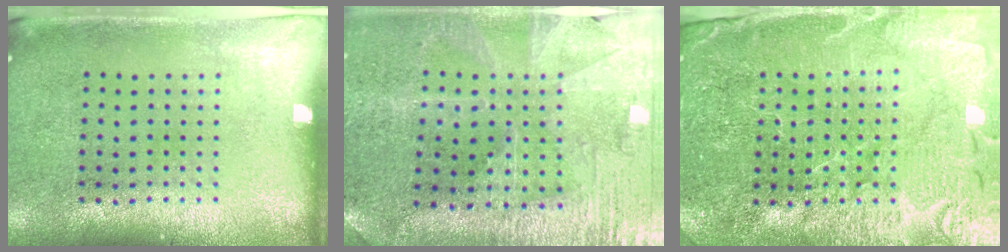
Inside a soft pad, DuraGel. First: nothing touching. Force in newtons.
{"total": 1.4, "press": 1.3, "slide": 0.4}
{"total": 4.1, "press": 4.0, "slide": 1.2}